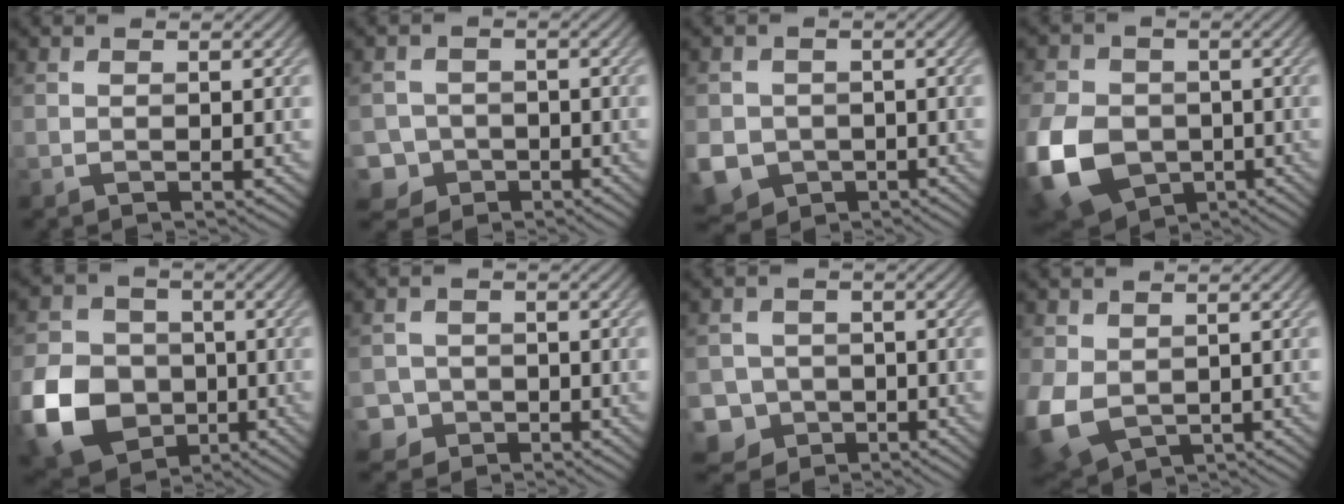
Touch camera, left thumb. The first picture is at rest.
{"total": 4.3, "force": [-1.9, 3.7, 0.7], "torque": [-0.009, -0.001, -0.049]}
{"total": 7.7, "force": [-2.4, 6.8, 2.7], "torque": [-0.086, -0.034, -0.059]}
{"total": 13.0, "force": [-3.8, 9.8, 7.7], "torque": [-0.218, -0.036, -0.077]}
{"total": 12.7, "force": [-4.1, 10.3, 6.3], "torque": [-0.172, -0.036, -0.088]}
{"total": 3.7, "force": [-1.8, 3.2, 0.4], "torque": [-0.001, -0.002, -0.045]}
{"total": 6.0, "force": [-2.7, 5.2, 1.1], "torque": [-0.032, -0.012, -0.069]}
{"total": 7.9, "force": [-0.8, 5.9, 5.2], "torque": [-0.159, -0.025, -0.010]}